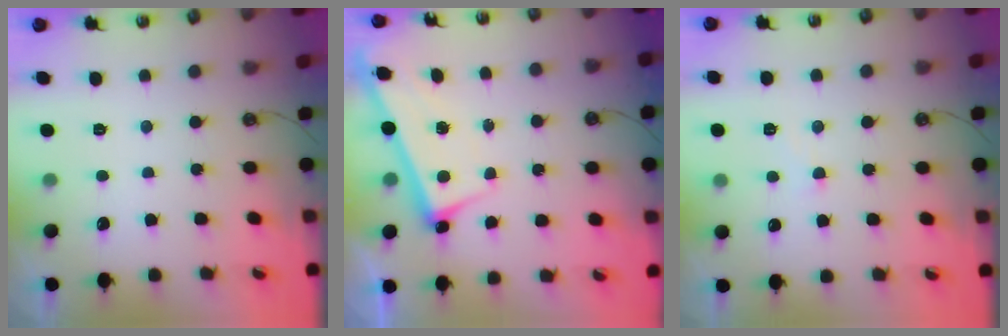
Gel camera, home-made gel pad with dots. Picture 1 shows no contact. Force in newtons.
{"total": 2.8, "press": 2.7, "slide": 0.4}
{"total": 2.6, "press": 2.5, "slide": 0.6}